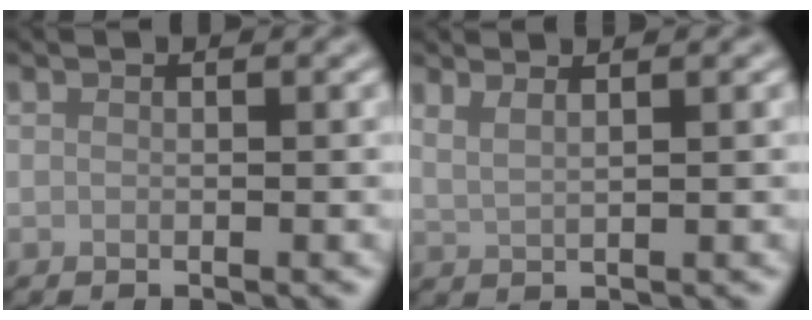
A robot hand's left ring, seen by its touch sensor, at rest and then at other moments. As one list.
[{"total": 2.6, "force": [1.8, 0.9, 1.6], "torque": [-0.016, 0.004, 0.015]}]